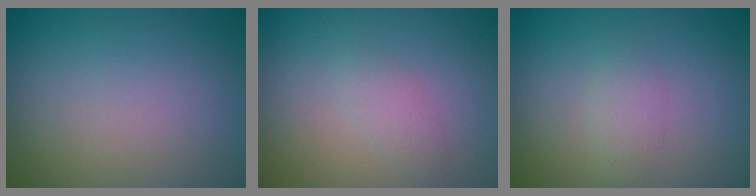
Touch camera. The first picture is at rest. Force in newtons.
{"total": 1.4, "press": 1.4, "slide": 0.1}
{"total": 1.3, "press": 1.3, "slide": 0.0}